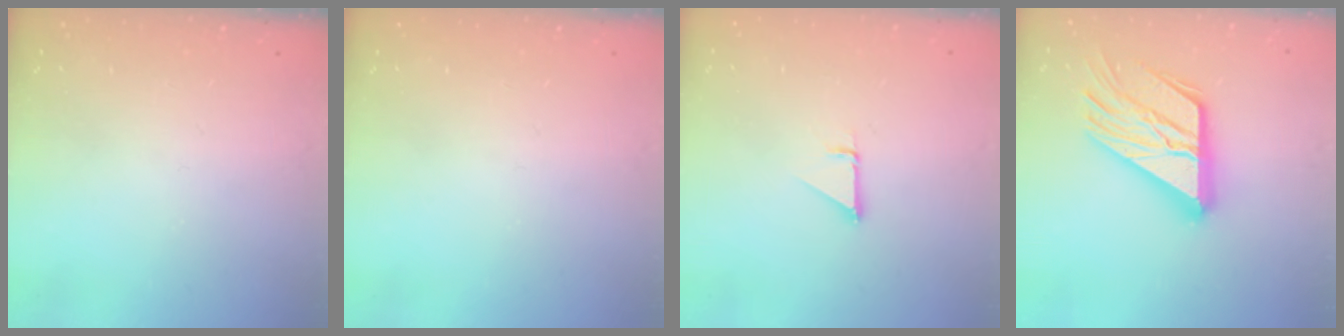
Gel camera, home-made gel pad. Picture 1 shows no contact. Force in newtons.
{"total": 0.0}
{"total": 0.9, "press": 0.9, "slide": 0.1}
{"total": 21.7, "press": 21.6, "slide": 2.2}